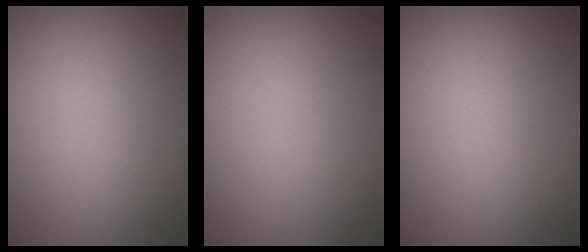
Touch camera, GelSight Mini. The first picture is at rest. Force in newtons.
{"total": 0.0}
{"total": 0.0}